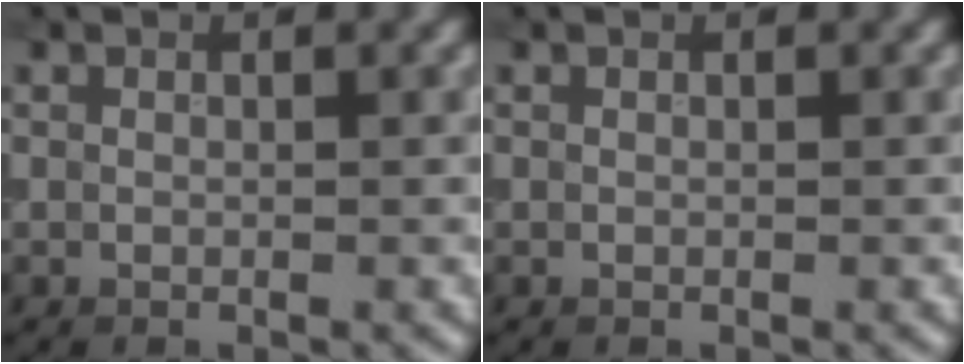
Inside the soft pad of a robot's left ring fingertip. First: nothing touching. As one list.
[{"total": 0.0}]